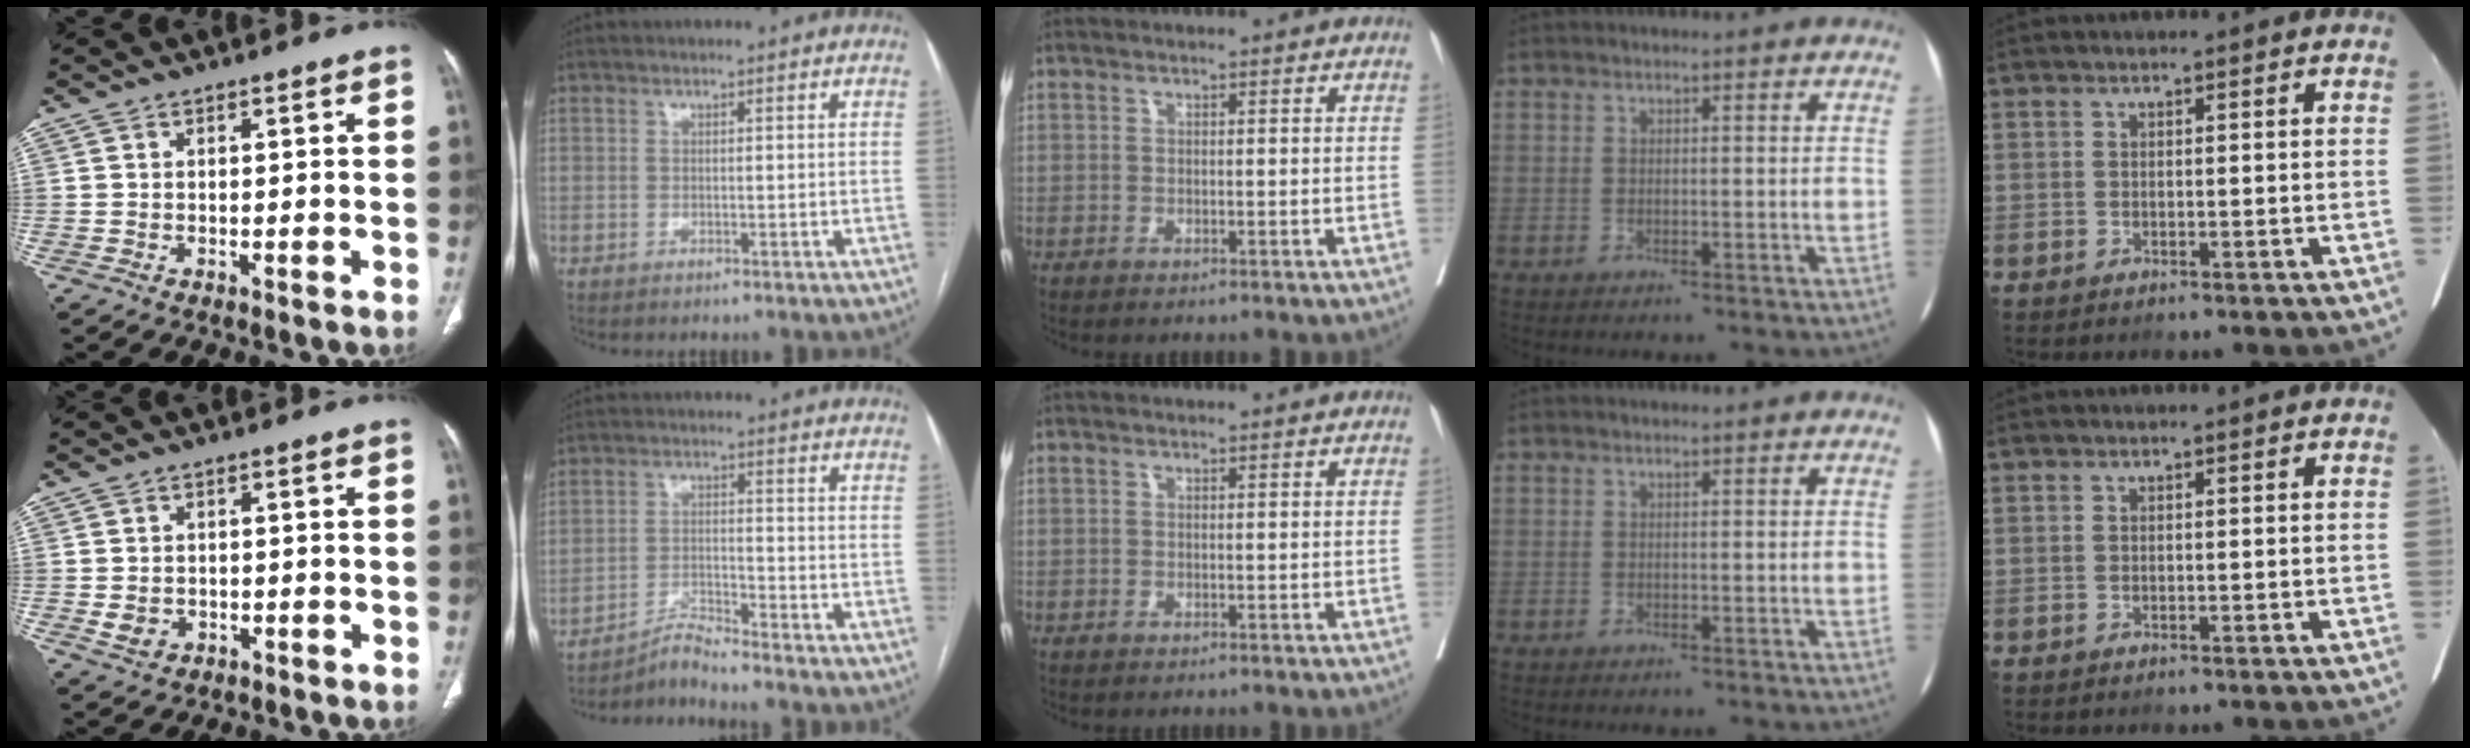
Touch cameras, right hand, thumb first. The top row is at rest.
{"thumb": {"total": 3.0, "force": [-0.8, 2.5, 1.5], "torque": [-0.021, 0.001, -0.006]}, "index": {"total": 4.2, "force": [-4.0, -1.4, 0.0], "torque": [-0.007, -0.018, -0.072]}}